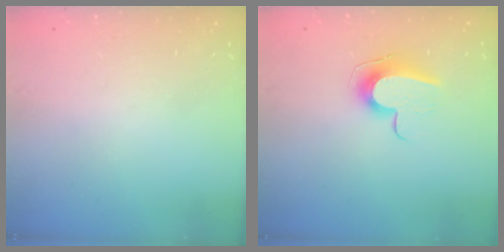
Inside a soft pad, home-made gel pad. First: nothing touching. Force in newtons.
{"total": 10.1, "press": 10.1, "slide": 0.5}